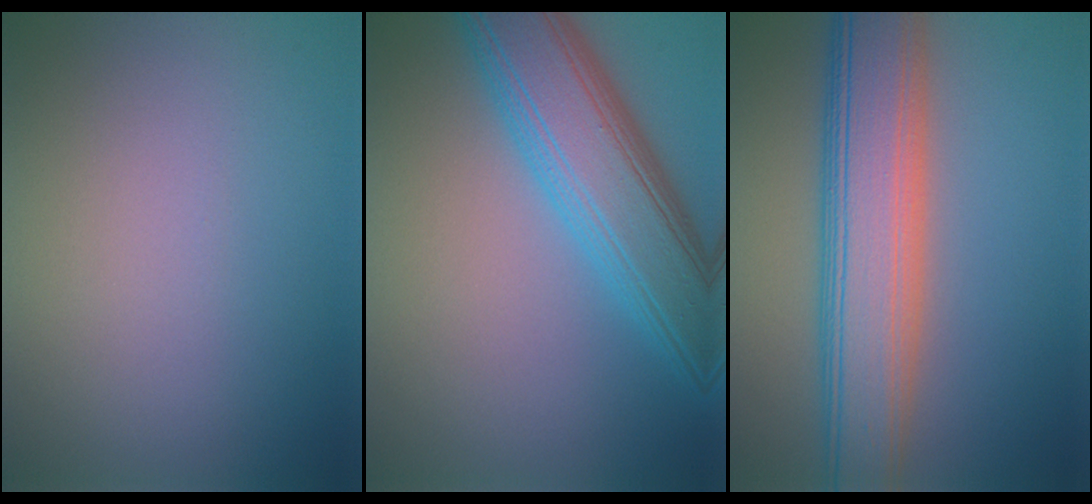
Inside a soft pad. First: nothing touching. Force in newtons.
{"total": 8.8, "press": 8.8, "slide": 0.2}
{"total": 9.1, "press": 9.0, "slide": 0.6}